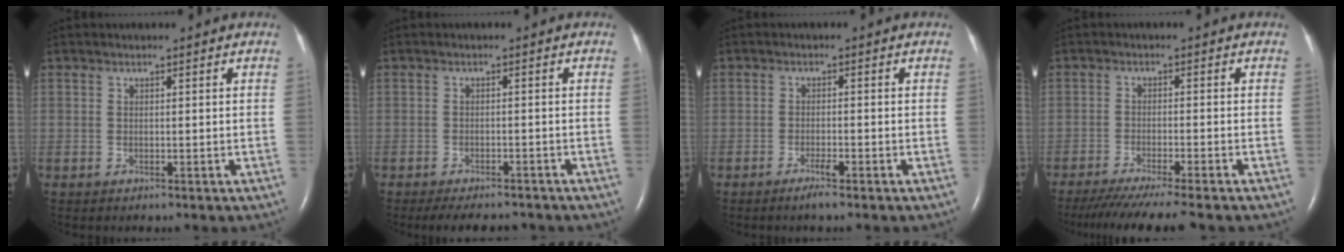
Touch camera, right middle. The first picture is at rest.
{"total": 7.1, "force": [-6.3, 2.1, 2.6], "torque": [-0.035, -0.010, -0.083]}
{"total": 2.2, "force": [-1.6, -0.2, 1.5], "torque": [-0.036, -0.005, -0.028]}
{"total": 11.3, "force": [-9.7, -0.7, 5.7], "torque": [-0.068, -0.035, -0.148]}